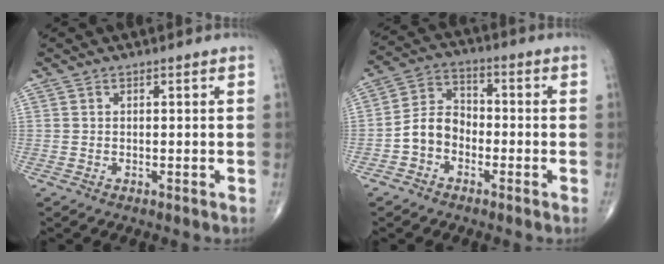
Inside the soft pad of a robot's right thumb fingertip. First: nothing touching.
{"total": 7.1, "force": [-2.6, 5.3, 3.9], "torque": [-0.055, 0.033, -0.061]}